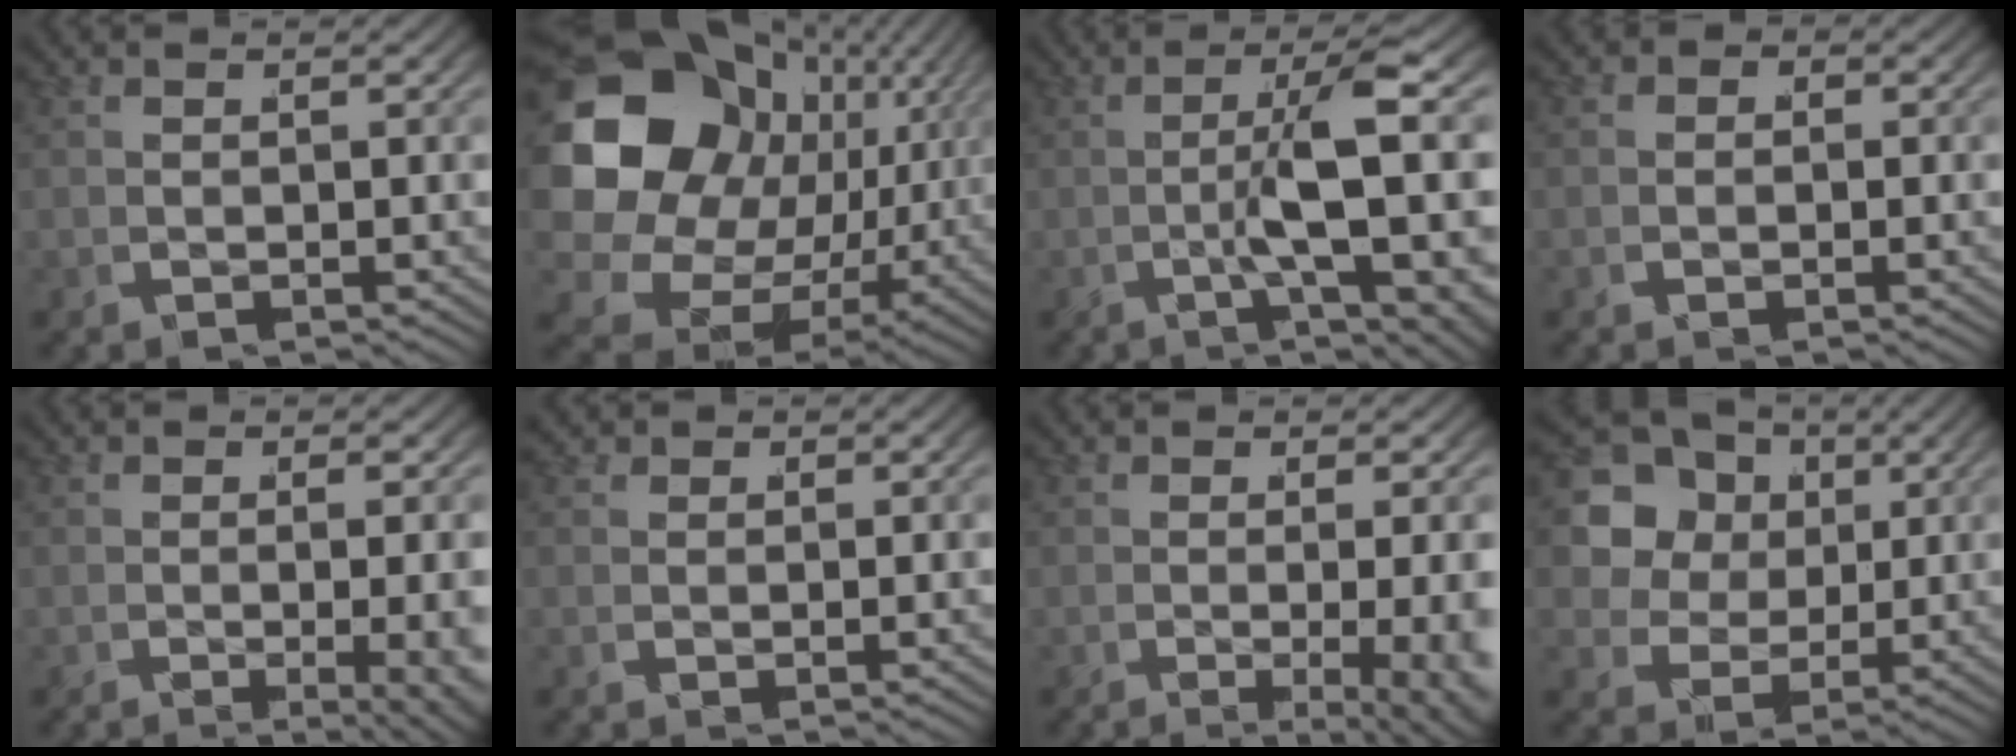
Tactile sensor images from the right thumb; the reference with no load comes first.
{"total": 19.7, "force": [0.6, 14.8, 12.9], "torque": [-0.246, -0.037, 0.009]}
{"total": 7.2, "force": [-0.5, 0.9, 7.1], "torque": [-0.123, 0.007, -0.017]}
{"total": 1.4, "force": [-0.9, 1.1, -0.2], "torque": [-0.008, -0.007, -0.020]}
{"total": 4.7, "force": [-1.1, 1.2, 4.4], "torque": [-0.061, -0.009, -0.014]}
{"total": 0.5, "force": [0.2, 0.0, -0.5], "torque": [0.009, -0.001, 0.006]}
{"total": 5.7, "force": [-1.5, 1.9, 5.2], "torque": [-0.078, -0.013, -0.021]}
{"total": 9.6, "force": [2.2, 8.0, 4.9], "torque": [-0.107, -0.010, 0.020]}